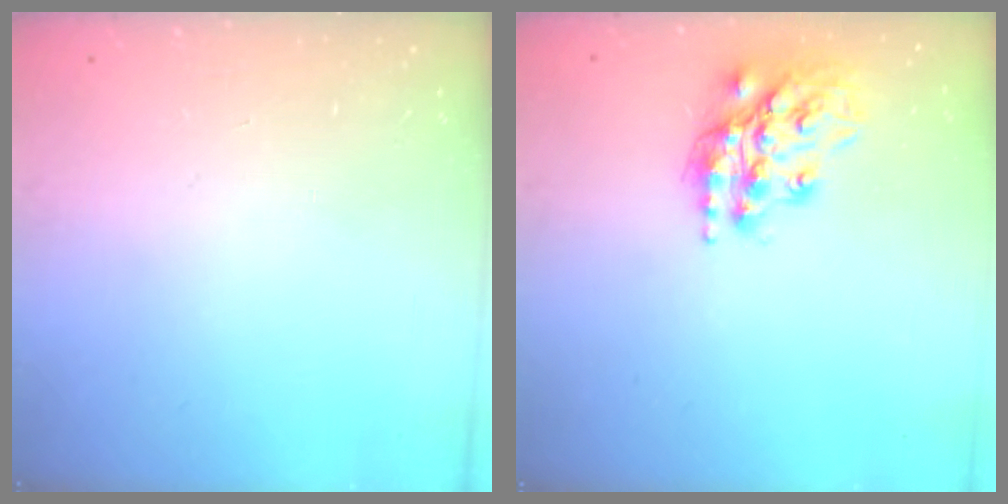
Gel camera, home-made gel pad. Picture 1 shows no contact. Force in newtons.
{"total": 17.5, "press": 17.4, "slide": 1.4}